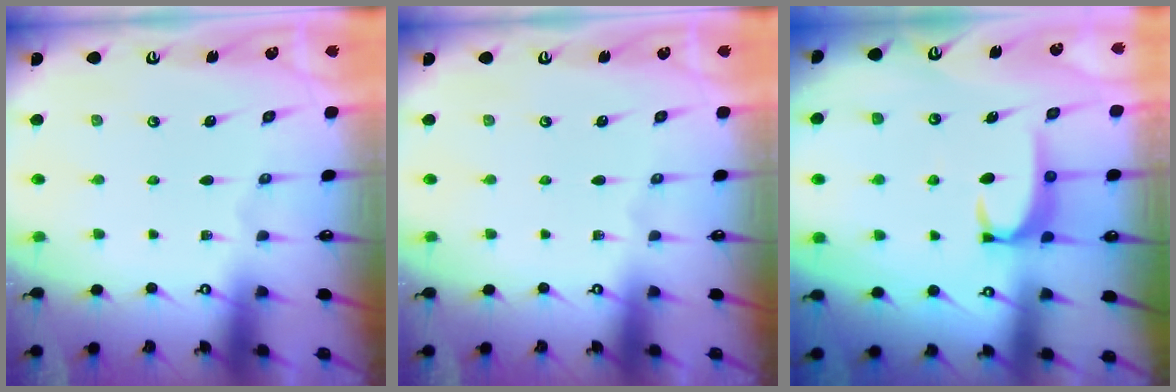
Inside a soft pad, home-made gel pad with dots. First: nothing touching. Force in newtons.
{"total": 0.0}
{"total": 3.4, "press": 3.3, "slide": 0.4}